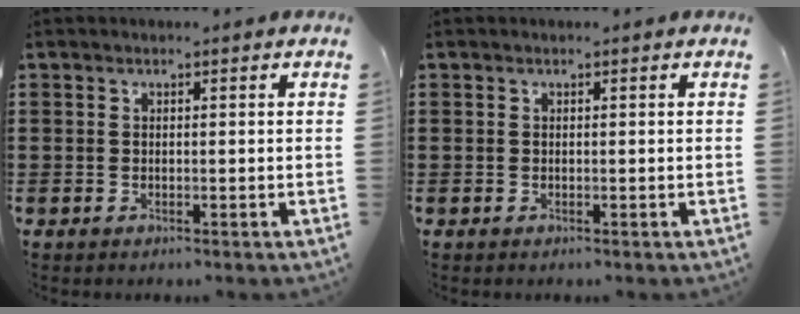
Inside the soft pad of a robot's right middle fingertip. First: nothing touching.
{"total": 0.0}